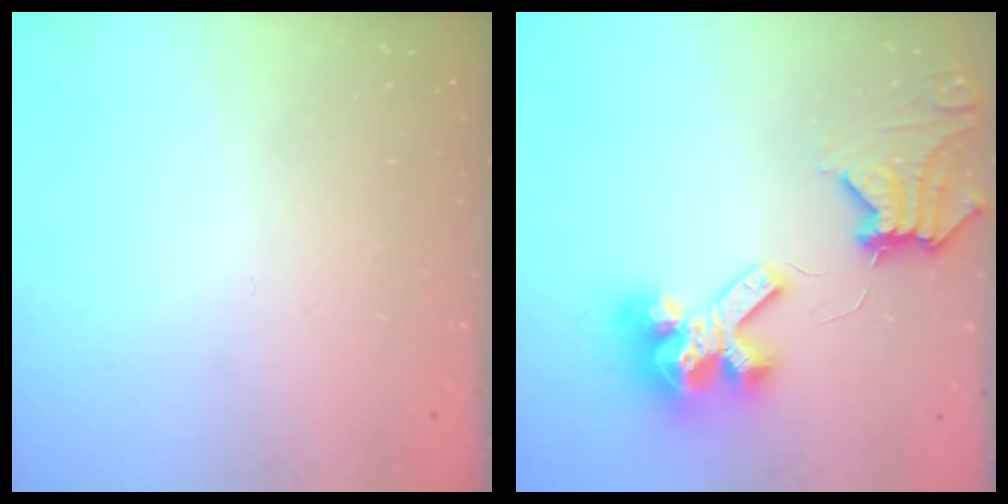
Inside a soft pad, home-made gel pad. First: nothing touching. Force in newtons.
{"total": 13.4, "press": 13.3, "slide": 1.7}